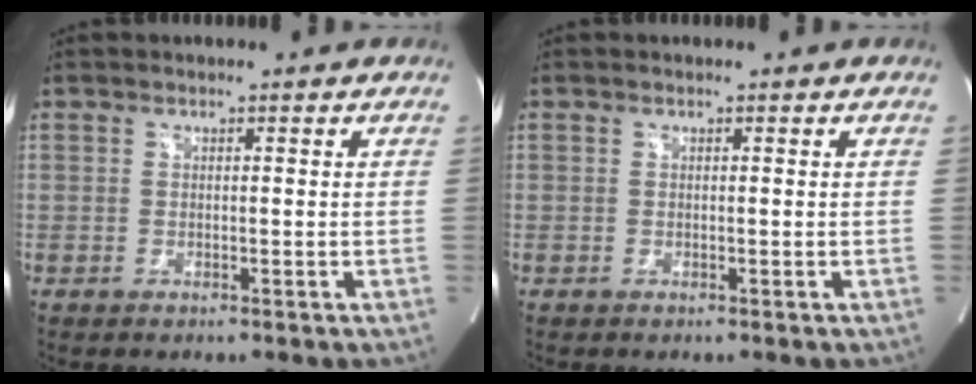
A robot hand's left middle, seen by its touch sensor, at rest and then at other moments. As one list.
[{"total": 0.0}]